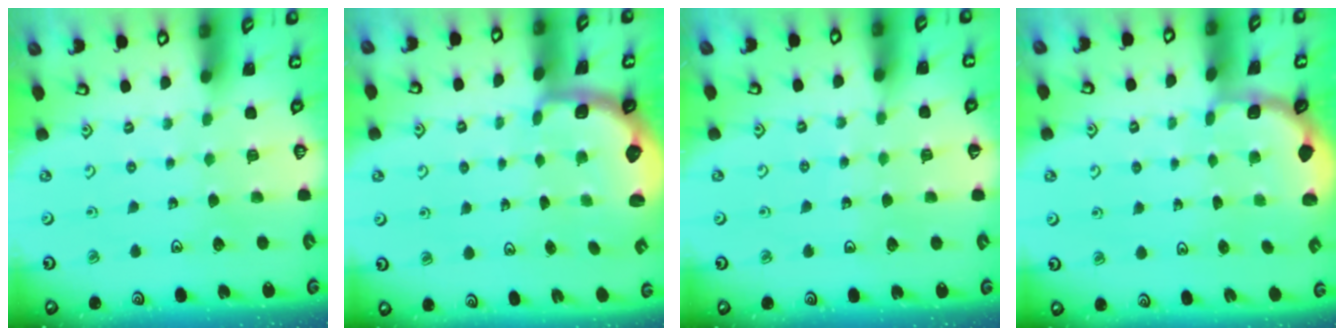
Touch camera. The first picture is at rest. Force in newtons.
{"total": 2.9, "press": 1.8, "slide": 2.2}
{"total": 2.9, "press": 2.8, "slide": 0.3}
{"total": 1.8, "press": 1.7, "slide": 0.7}